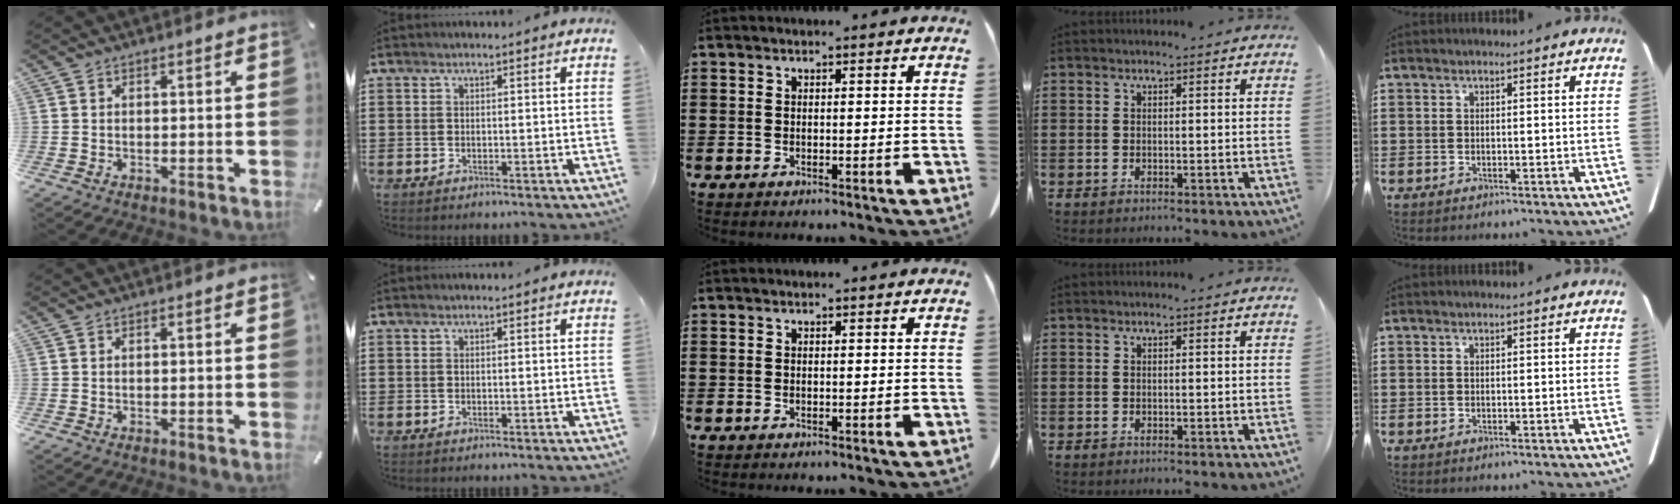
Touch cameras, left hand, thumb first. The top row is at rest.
{}